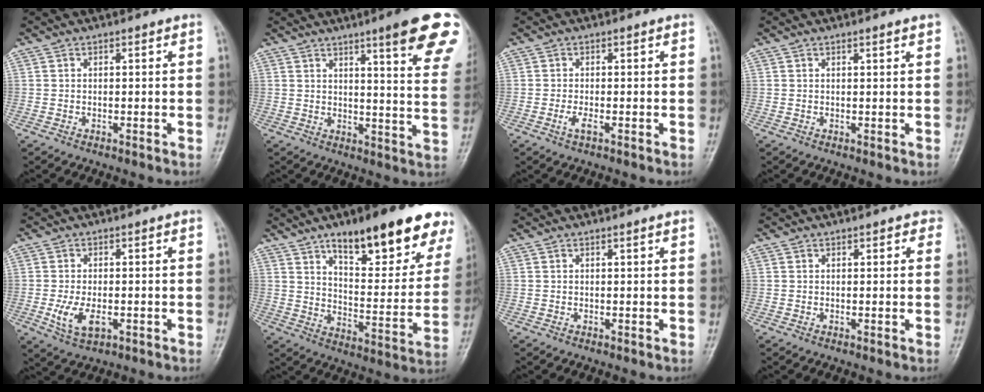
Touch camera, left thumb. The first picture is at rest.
{"total": 17.2, "force": [10.6, 2.1, 13.4], "torque": [-0.143, -0.045, 0.122]}
{"total": 1.9, "force": [-0.7, 0.5, 1.7], "torque": [-0.037, 0.003, -0.013]}
{"total": 1.4, "force": [1.0, 0.0, 1.0], "torque": [-0.013, -0.002, 0.013]}
{"total": 5.6, "force": [-1.4, 2.9, 4.6], "torque": [-0.093, -0.003, -0.021]}
{"total": 22.4, "force": [14.2, 7.3, 15.6], "torque": [-0.164, -0.055, 0.209]}
{"total": 0.7, "force": [0.4, -0.1, 0.5], "torque": [-0.015, -0.004, 0.010]}
{"total": 1.8, "force": [1.0, 1.0, 1.1], "torque": [0.000, -0.001, 0.008]}